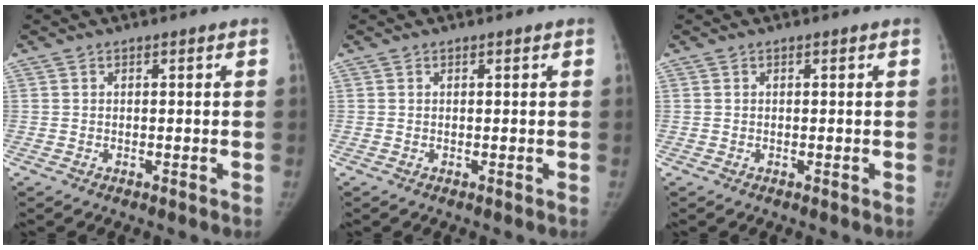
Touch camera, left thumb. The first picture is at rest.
{"total": 0.0}
{"total": 0.0}